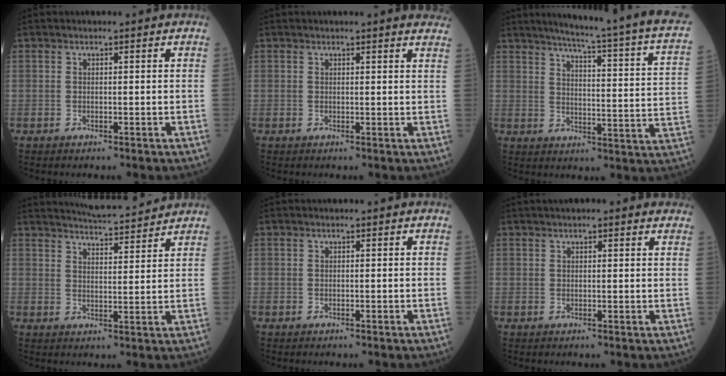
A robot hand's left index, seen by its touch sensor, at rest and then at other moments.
{"total": 5.6, "force": [5.3, 0.1, 1.8], "torque": [-0.014, -0.006, 0.031]}
{"total": 22.1, "force": [18.0, -1.1, 12.8], "torque": [-0.183, -0.055, 0.212]}
{"total": 9.8, "force": [9.4, 0.4, 2.7], "torque": [-0.049, 0.010, 0.134]}
{"total": 0.0}
{"total": 5.9, "force": [4.8, 1.2, 3.2], "torque": [-0.041, 0.027, 0.056]}